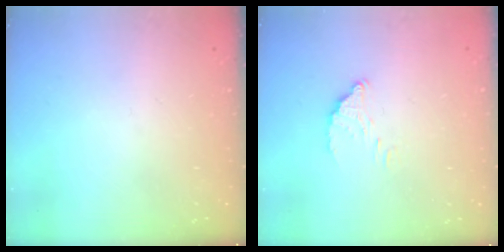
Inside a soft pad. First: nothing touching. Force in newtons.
{"total": 3.4, "press": 3.4, "slide": 0.2}